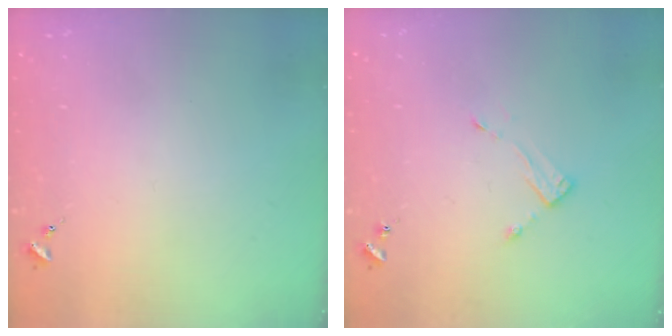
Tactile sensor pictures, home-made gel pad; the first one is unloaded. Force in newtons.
{"total": 3.5, "press": 3.5, "slide": 0.1}